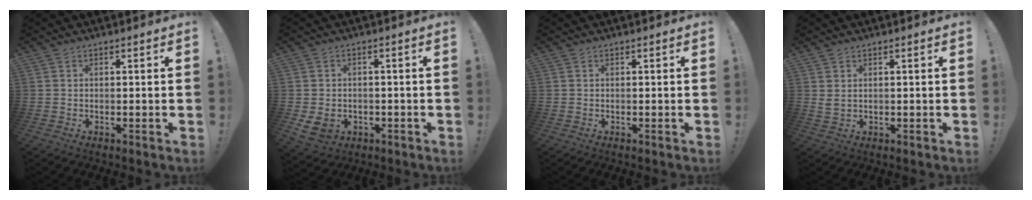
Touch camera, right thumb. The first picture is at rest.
{"total": 6.5, "force": [-1.7, 5.1, 3.7], "torque": [-0.071, 0.005, -0.026]}
{"total": 0.0}
{"total": 2.1, "force": [1.0, 1.0, 1.6], "torque": [-0.030, 0.000, 0.019]}